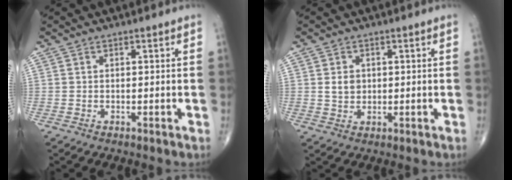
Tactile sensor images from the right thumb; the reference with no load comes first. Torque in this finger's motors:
{"motor_torque": [0.60, 1.00, 0.62, 0.03, -0.02]}